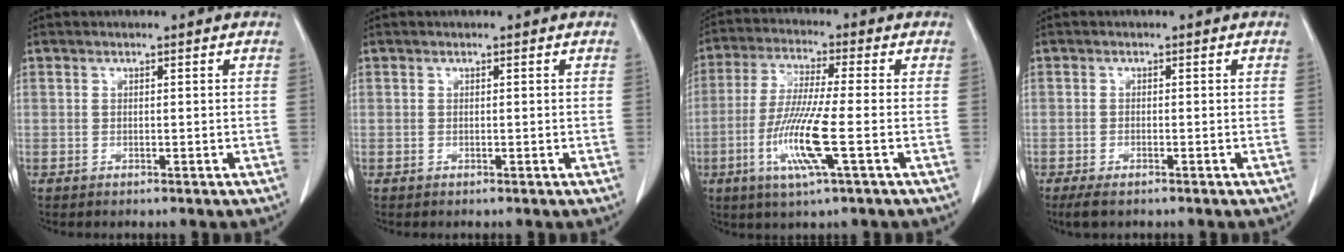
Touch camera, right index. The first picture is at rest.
{"total": 0.0}
{"total": 10.7, "force": [-3.2, 0.0, 10.2], "torque": [-0.211, -0.018, -0.067]}
{"total": 2.8, "force": [-2.0, 0.8, 1.8], "torque": [-0.034, -0.006, -0.029]}